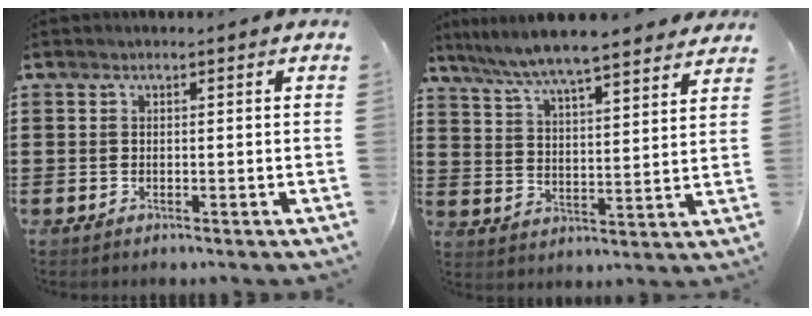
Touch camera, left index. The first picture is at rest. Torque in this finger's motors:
{"motor_torque": [1.92, -0.21, 0.74, 0.21]}